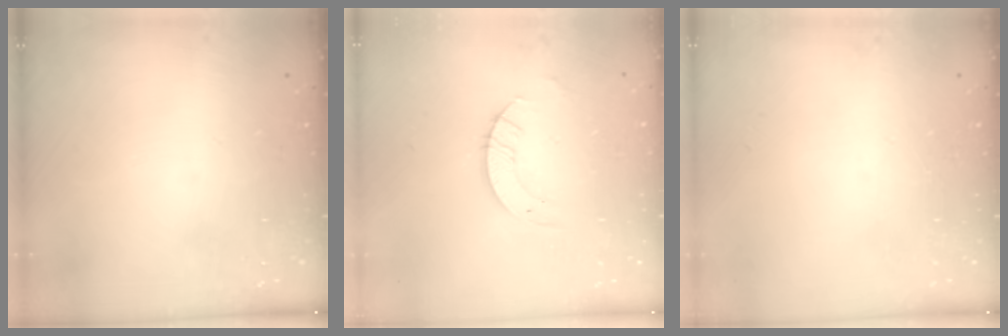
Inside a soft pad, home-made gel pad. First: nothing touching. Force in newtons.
{"total": 4.0, "press": 4.0, "slide": 0.2}
{"total": 0.0}